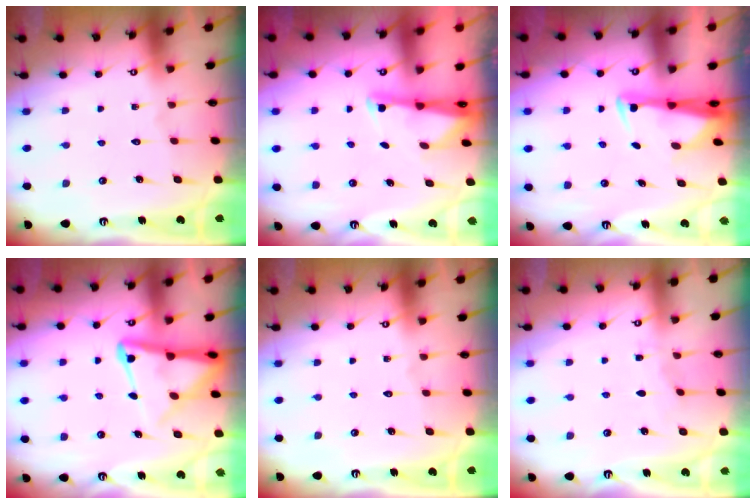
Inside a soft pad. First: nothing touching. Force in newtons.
{"total": 2.1, "press": 2.0, "slide": 0.4}
{"total": 2.9, "press": 2.7, "slide": 0.9}
{"total": 9.9, "press": 9.9, "slide": 1.0}
{"total": 0.0}
{"total": 2.5, "press": 2.5, "slide": 0.3}